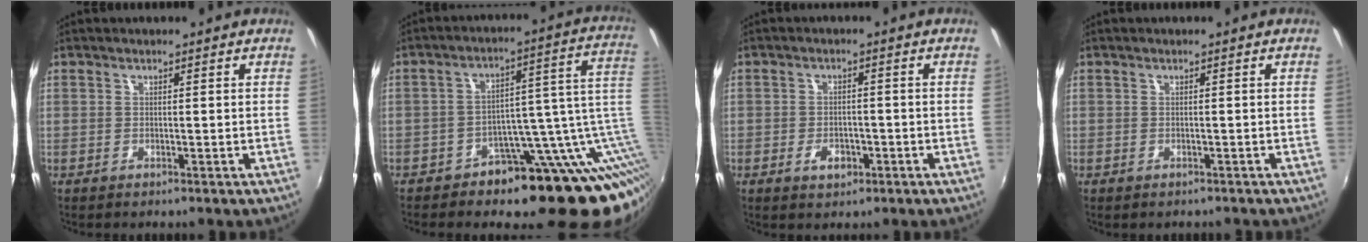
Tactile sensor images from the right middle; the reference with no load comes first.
{"total": 17.4, "force": [-9.4, 8.6, 11.8], "torque": [-0.127, 0.016, -0.137]}
{"total": 4.2, "force": [-2.5, 1.8, 2.9], "torque": [-0.065, -0.003, -0.043]}
{"total": 0.9, "force": [-0.7, 0.5, 0.2], "torque": [-0.007, -0.003, -0.009]}